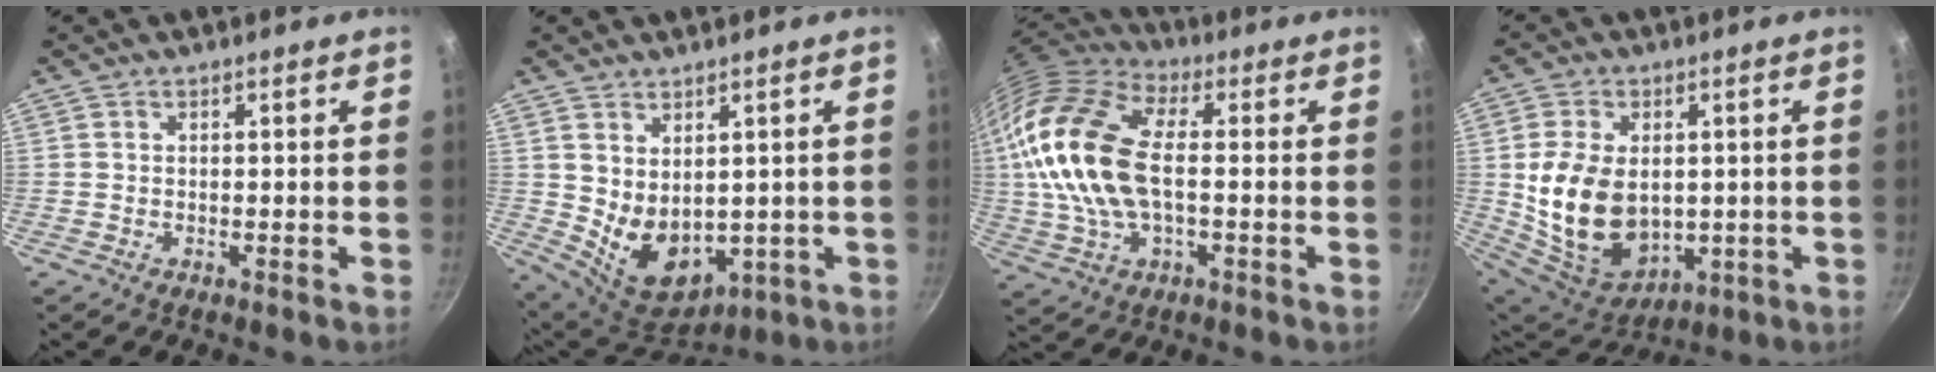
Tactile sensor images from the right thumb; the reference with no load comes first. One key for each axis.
{"total": 10.5, "fx": 1.4, "fy": 7.2, "fz": 7.5, "tx": -0.102, "ty": -0.034, "tz": 0.053}
{"total": 20.5, "fx": 0.6, "fy": 11.4, "fz": 17.1, "tx": -0.342, "ty": 0.027, "tz": 0.000}
{"total": 16.9, "fx": 0.5, "fy": 11.8, "fz": 12.1, "tx": -0.211, "ty": -0.022, "tz": 0.033}